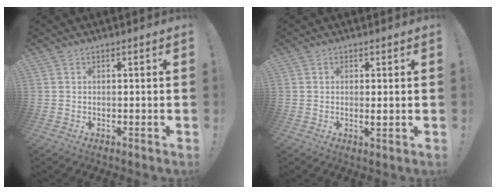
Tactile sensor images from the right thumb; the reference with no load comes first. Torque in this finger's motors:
{"motor_torque": [-0.25, 0.12, -0.03, 0.17, 0.05]}